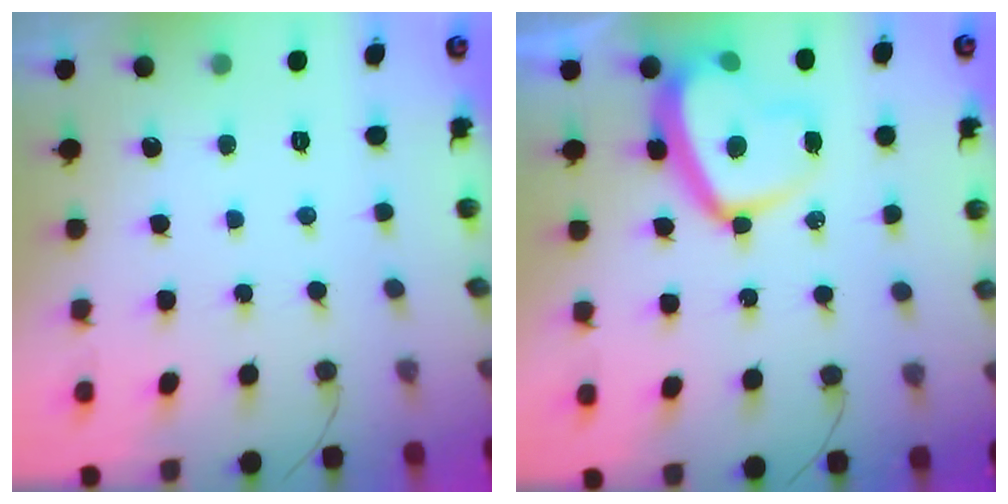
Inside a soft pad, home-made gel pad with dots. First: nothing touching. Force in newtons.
{"total": 13.2, "press": 13.1, "slide": 1.4}